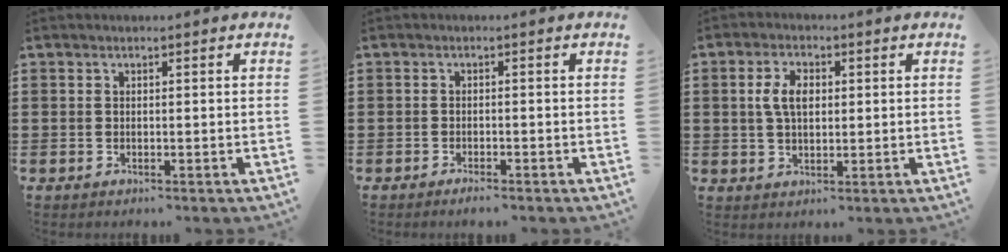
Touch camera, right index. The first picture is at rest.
{"total": 1.1, "force": [-1.0, 0.1, 0.3], "torque": [-0.010, -0.003, -0.019]}
{"total": 4.9, "force": [0.8, 2.8, 3.9], "torque": [-0.091, 0.010, 0.009]}